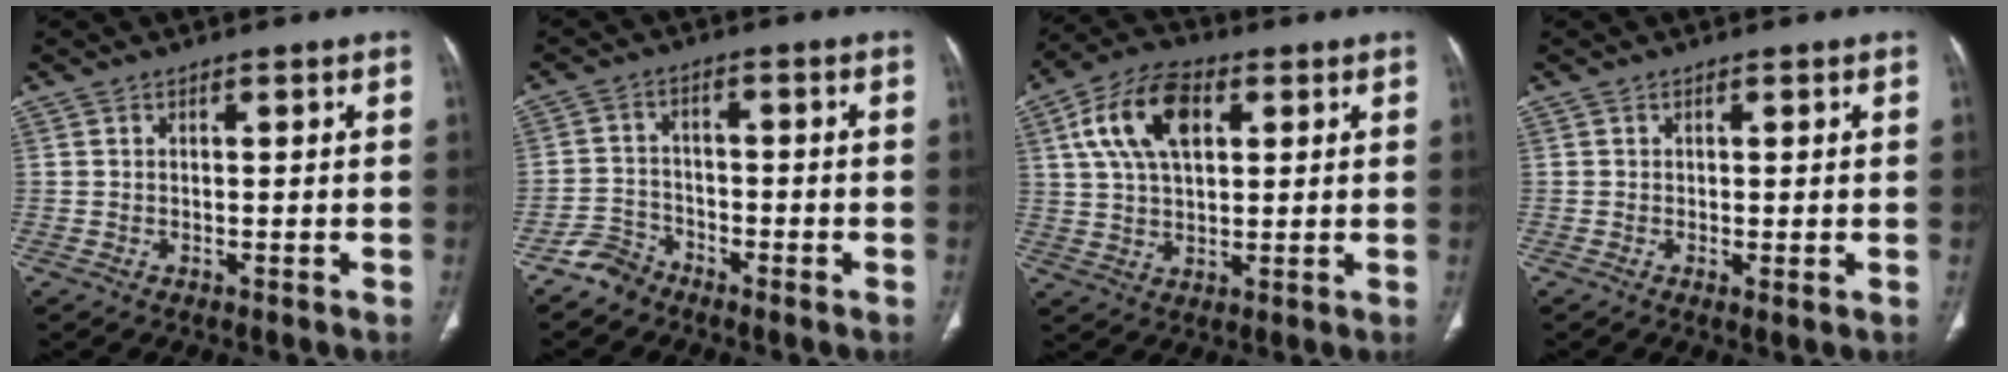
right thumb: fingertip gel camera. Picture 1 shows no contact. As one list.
[{"total": 4.1, "force": [-3.5, 2.1, 0.1], "torque": [0.007, 0.022, -0.073]}, {"total": 13.0, "force": [4.2, 7.4, 9.9], "torque": [-0.181, 0.008, 0.075]}, {"total": 1.2, "force": [-0.2, 0.1, 1.1], "torque": [-0.026, -0.007, -0.005]}]